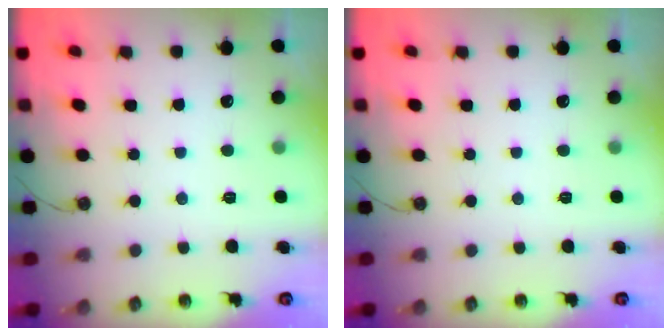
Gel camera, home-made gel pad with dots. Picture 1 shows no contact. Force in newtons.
{"total": 0.0}